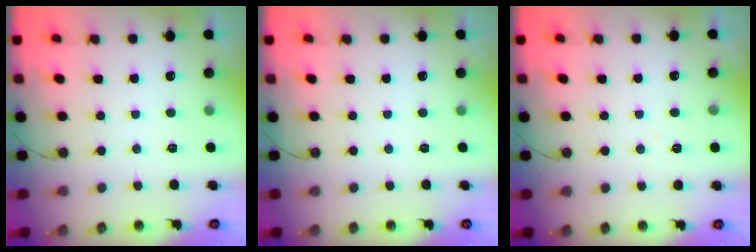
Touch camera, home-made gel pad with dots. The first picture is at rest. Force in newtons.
{"total": 0.0}
{"total": 6.9, "press": 5.5, "slide": 4.1}